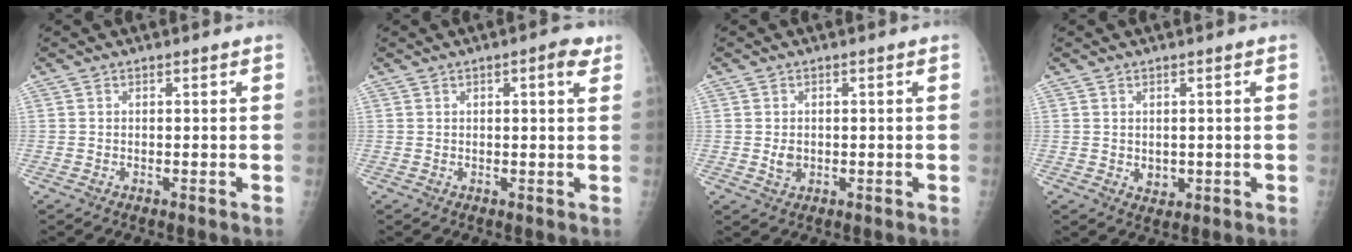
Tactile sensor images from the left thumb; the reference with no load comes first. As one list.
[{"total": 4.1, "force": [1.9, 1.1, 3.4], "torque": [-0.041, -0.002, 0.020]}, {"total": 2.4, "force": [-0.1, 1.8, 1.5], "torque": [-0.016, 0.000, 0.002]}, {"total": 2.7, "force": [-0.1, 2.0, 1.7], "torque": [-0.013, -0.003, 0.007]}]